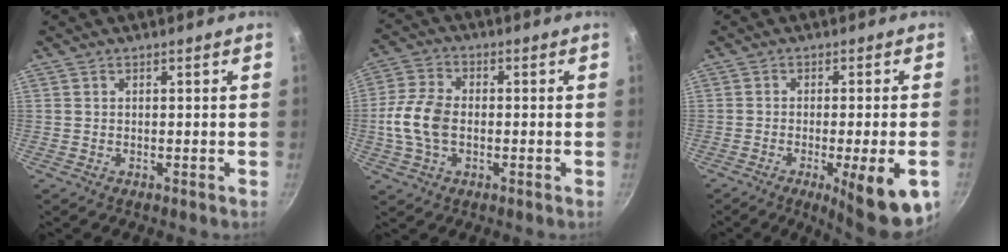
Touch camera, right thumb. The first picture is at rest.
{"total": 9.6, "force": [-1.1, 6.3, 7.2], "torque": [-0.143, 0.015, -0.029]}
{"total": 12.4, "force": [-4.7, 2.2, 11.2], "torque": [-0.141, 0.006, -0.061]}